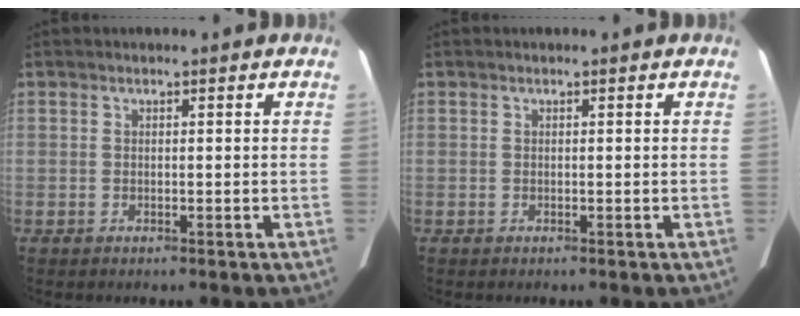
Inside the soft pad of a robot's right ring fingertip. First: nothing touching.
{"total": 0.0}